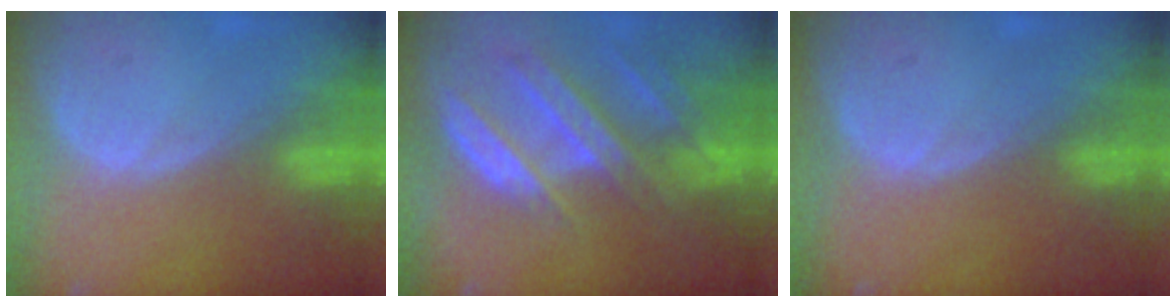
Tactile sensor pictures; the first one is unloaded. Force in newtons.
{"total": 9.0, "press": 8.1, "slide": 4.0}
{"total": 0.0}